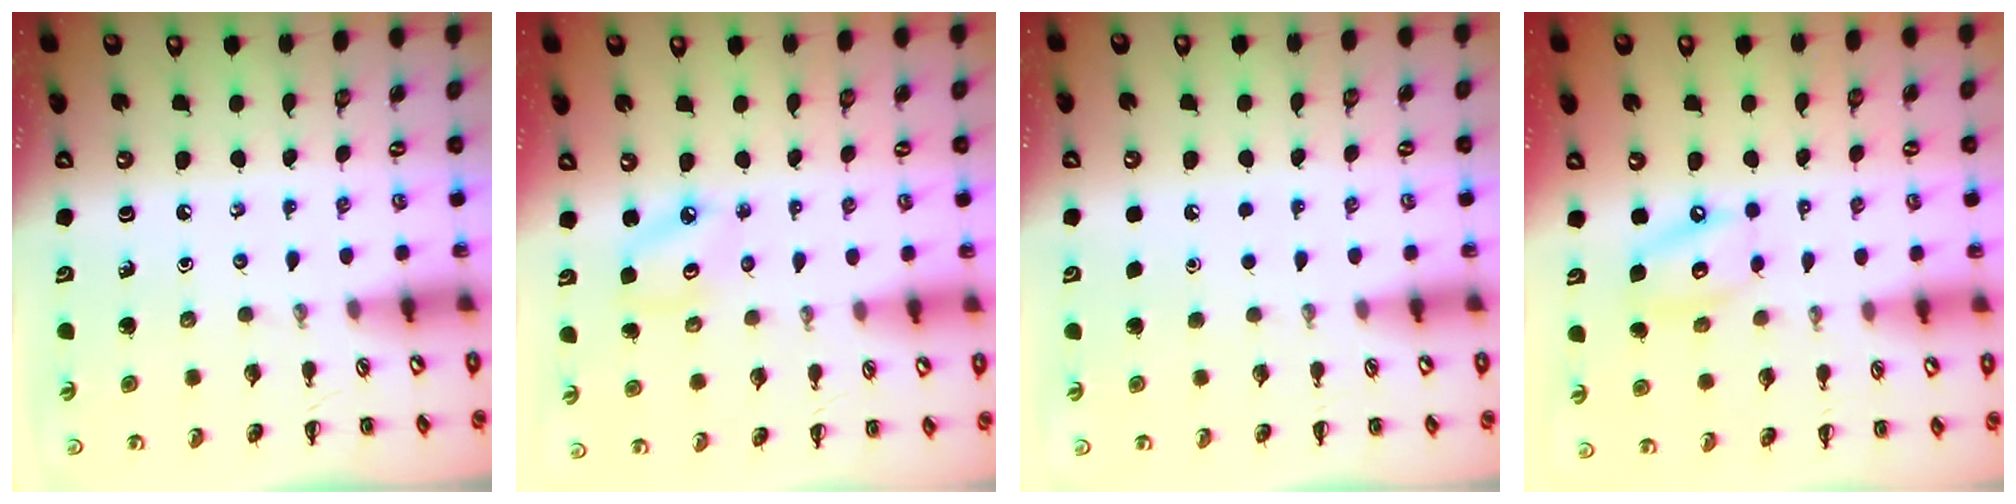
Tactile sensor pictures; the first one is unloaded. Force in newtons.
{"total": 3.8, "press": 3.7, "slide": 0.5}
{"total": 1.6, "press": 1.6, "slide": 0.1}
{"total": 9.4, "press": 9.2, "slide": 1.8}